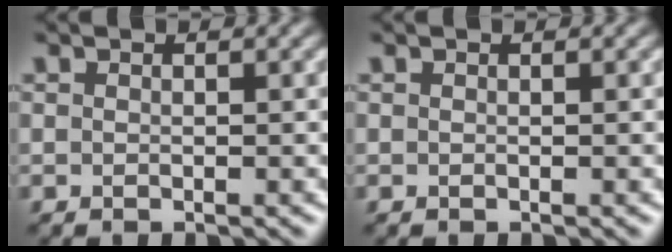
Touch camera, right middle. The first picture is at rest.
{"total": 0.0}